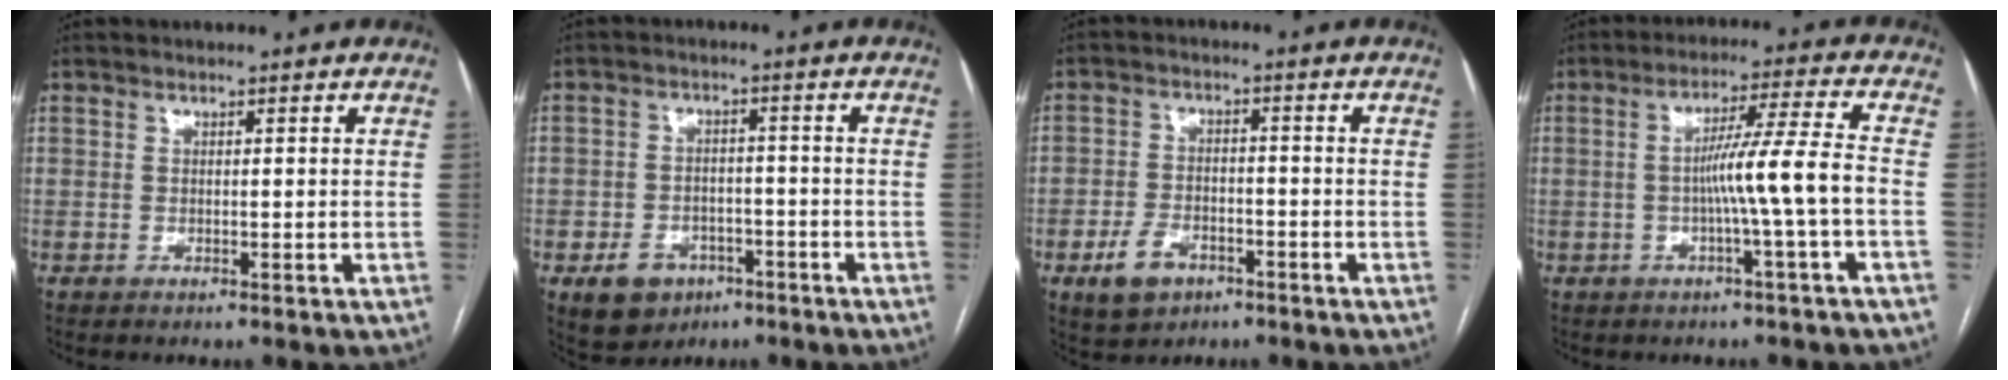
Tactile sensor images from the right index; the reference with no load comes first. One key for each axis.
{"total": 7.1, "fx": -3.7, "fy": 5.3, "fz": 2.8, "tx": -0.051, "ty": 0.005, "tz": -0.049}
{"total": 6.3, "fx": -3.4, "fy": 4.0, "fz": 3.5, "tx": -0.073, "ty": 0.005, "tz": -0.054}
{"total": 7.3, "fx": -1.6, "fy": -1.3, "fz": 7.0, "tx": -0.115, "ty": 0.014, "tz": -0.025}